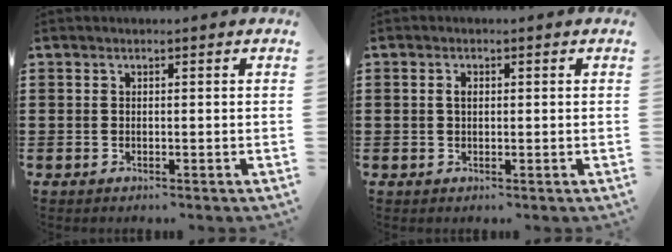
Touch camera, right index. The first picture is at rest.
{"total": 1.3, "force": [0.2, 0.7, 1.0], "torque": [-0.022, 0.006, 0.002]}